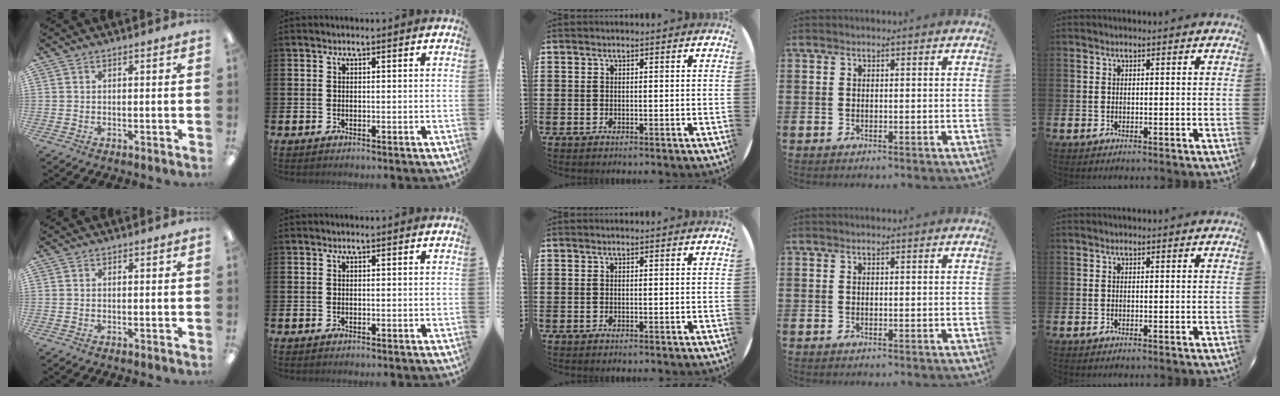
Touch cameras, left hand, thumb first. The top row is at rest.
{}